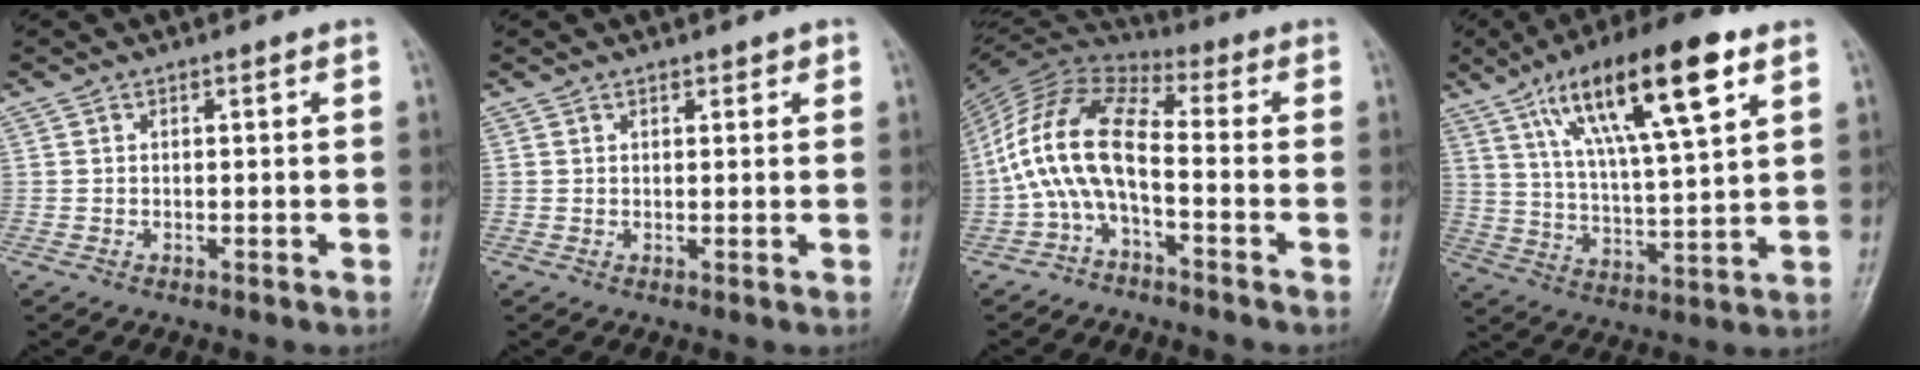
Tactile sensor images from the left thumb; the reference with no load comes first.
{"total": 1.2, "force": [0.8, 0.8, 0.3], "torque": [0.009, -0.004, 0.009]}
{"total": 13.1, "force": [-3.3, 5.6, 11.4], "torque": [-0.228, 0.066, -0.077]}
{"total": 20.3, "force": [9.8, 5.0, 17.0], "torque": [-0.275, -0.020, 0.171]}